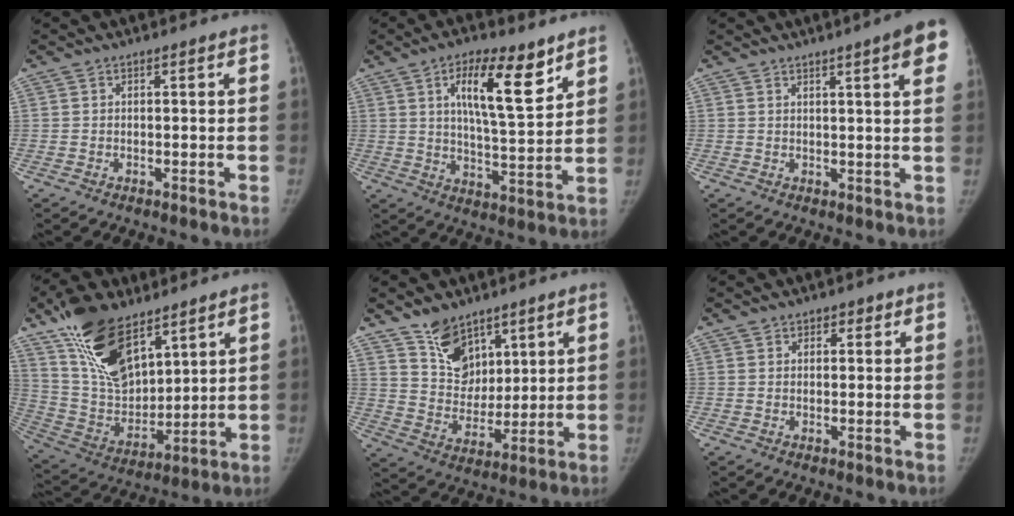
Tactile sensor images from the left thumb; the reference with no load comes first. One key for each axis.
{"total": 13.1, "fx": 6.7, "fy": 4.1, "fz": 10.5, "tx": -0.148, "ty": -0.038, "tz": 0.112}
{"total": 8.7, "fx": 4.5, "fy": 0.9, "fz": 7.4, "tx": -0.079, "ty": -0.007, "tz": 0.048}
{"total": 19.8, "fx": 12.3, "fy": 9.9, "fz": 12.0, "tx": -0.188, "ty": -0.056, "tz": 0.239}
{"total": 10.8, "fx": 7.3, "fy": 6.9, "fz": 3.8, "tx": -0.029, "ty": -0.054, "tz": 0.138}
{"total": 1.9, "fx": 0.9, "fy": 1.6, "fz": 0.5, "tx": 0.017, "ty": -0.001, "tz": 0.004}